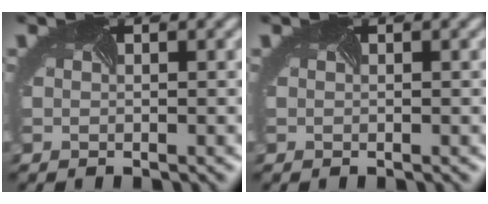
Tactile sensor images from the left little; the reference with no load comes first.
{"total": 0.0}